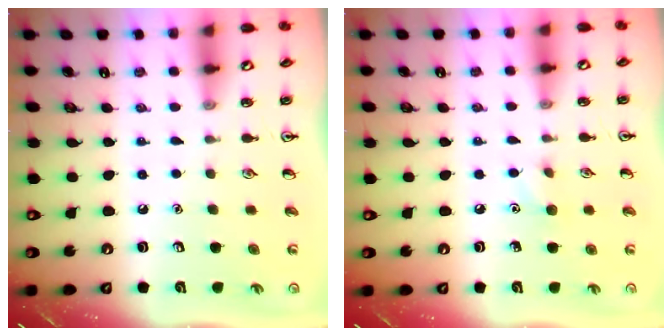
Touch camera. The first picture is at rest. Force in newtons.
{"total": 5.4, "press": 5.3, "slide": 1.1}